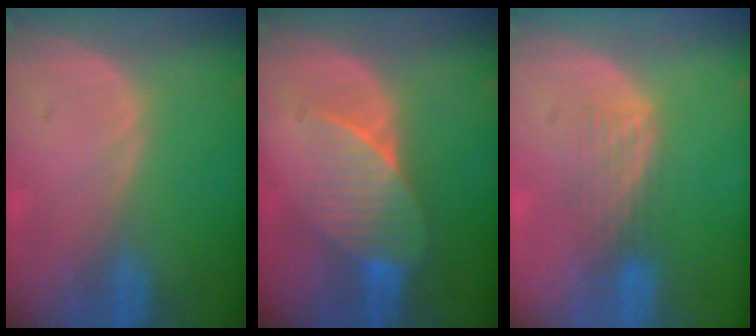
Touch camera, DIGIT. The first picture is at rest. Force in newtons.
{"total": 7.1, "press": 6.6, "slide": 2.7}
{"total": 4.2, "press": 3.4, "slide": 2.5}